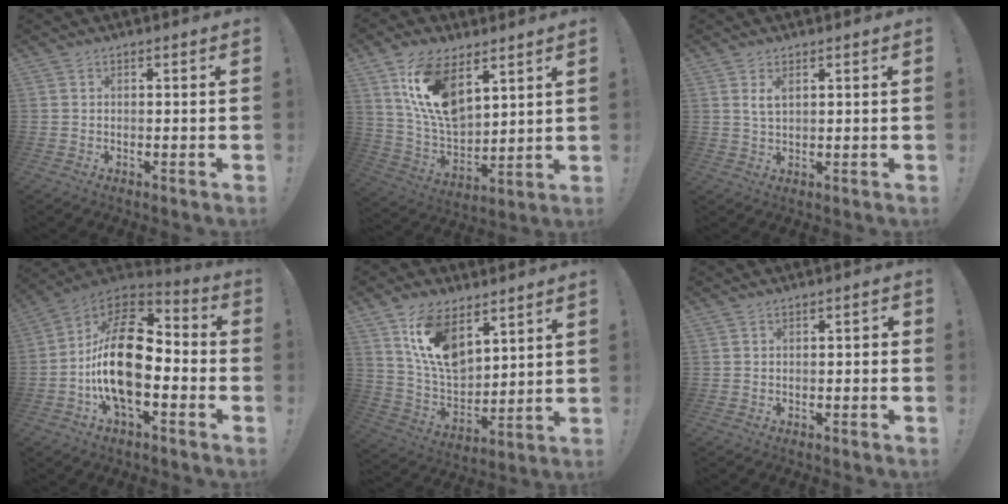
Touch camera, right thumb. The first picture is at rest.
{"total": 16.3, "force": [8.6, 9.0, 10.4], "torque": [-0.216, -0.049, 0.159]}
{"total": 3.0, "force": [1.4, 1.3, 2.3], "torque": [-0.049, 0.001, 0.027]}
{"total": 22.4, "force": [-2.4, 11.9, 18.9], "torque": [-0.350, 0.020, -0.037]}
{"total": 14.6, "force": [8.7, 8.3, 8.4], "torque": [-0.168, -0.052, 0.162]}
{"total": 1.4, "force": [-1.2, 0.4, 0.5], "torque": [-0.011, 0.006, -0.022]}